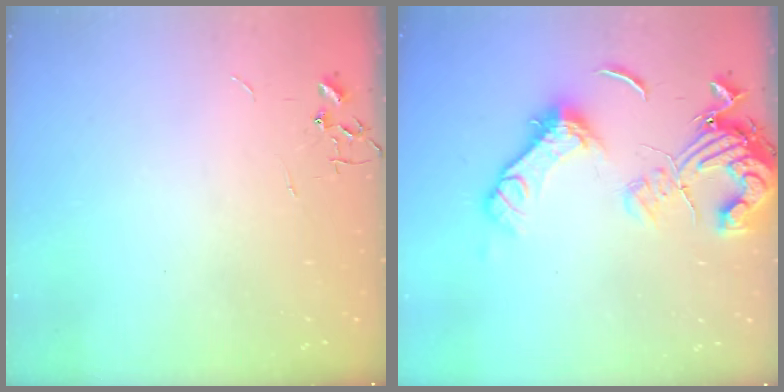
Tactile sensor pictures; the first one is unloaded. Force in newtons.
{"total": 16.5, "press": 16.4, "slide": 2.4}